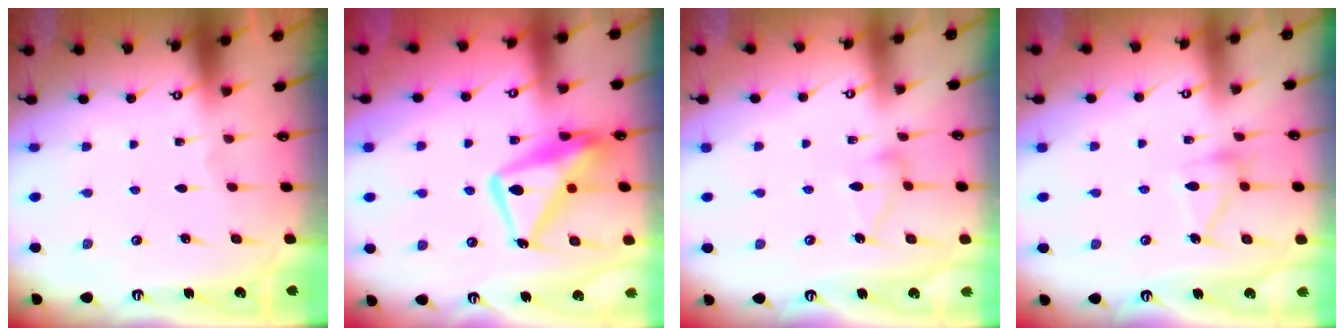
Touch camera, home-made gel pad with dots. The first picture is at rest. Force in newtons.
{"total": 17.0, "press": 16.9, "slide": 1.5}
{"total": 8.2, "press": 8.2, "slide": 0.3}
{"total": 12.5, "press": 12.5, "slide": 0.7}